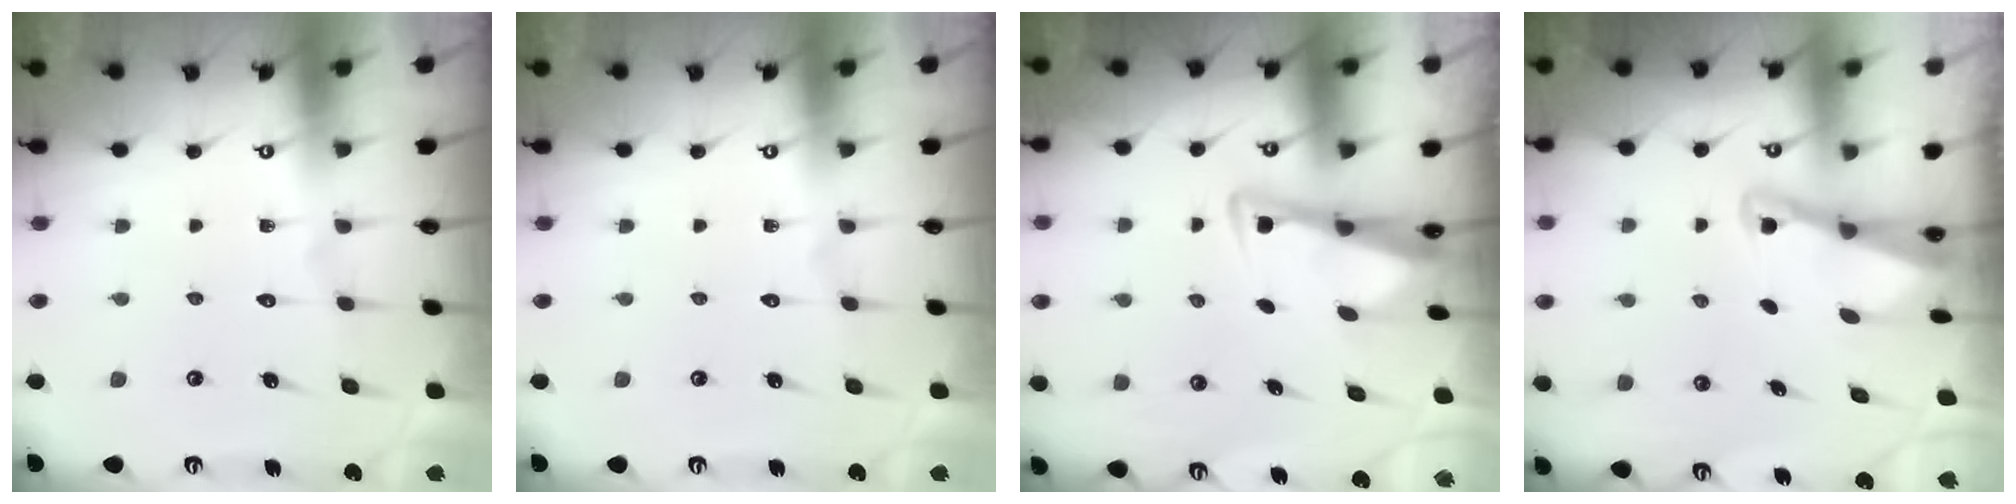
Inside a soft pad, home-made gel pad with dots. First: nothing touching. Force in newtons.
{"total": 0.0}
{"total": 3.4, "press": 3.4, "slide": 0.4}
{"total": 2.3, "press": 2.2, "slide": 0.4}